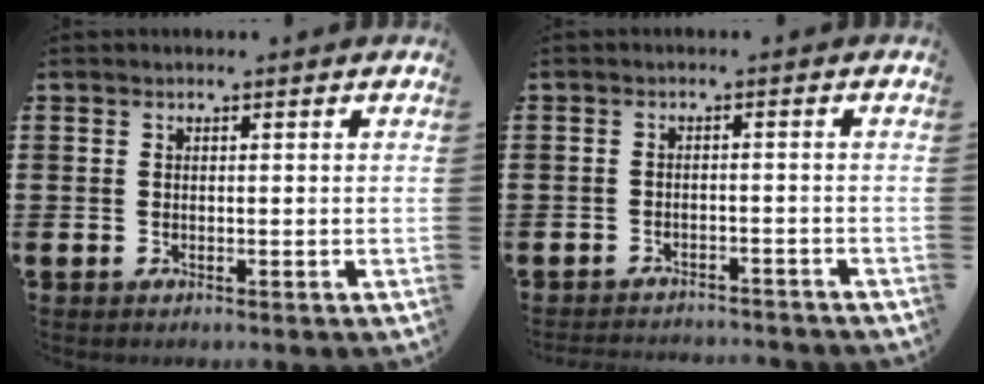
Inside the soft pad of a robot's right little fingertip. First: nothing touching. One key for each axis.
{"total": 1.6, "fx": -1.6, "fy": 0.0, "fz": -0.1, "tx": -0.005, "ty": 0.003, "tz": -0.035}